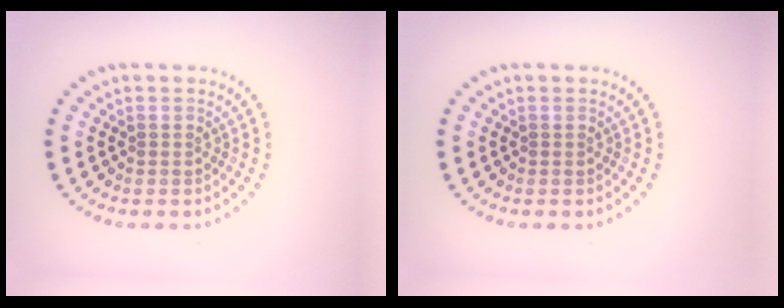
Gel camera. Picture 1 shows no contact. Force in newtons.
{"total": 0.0}